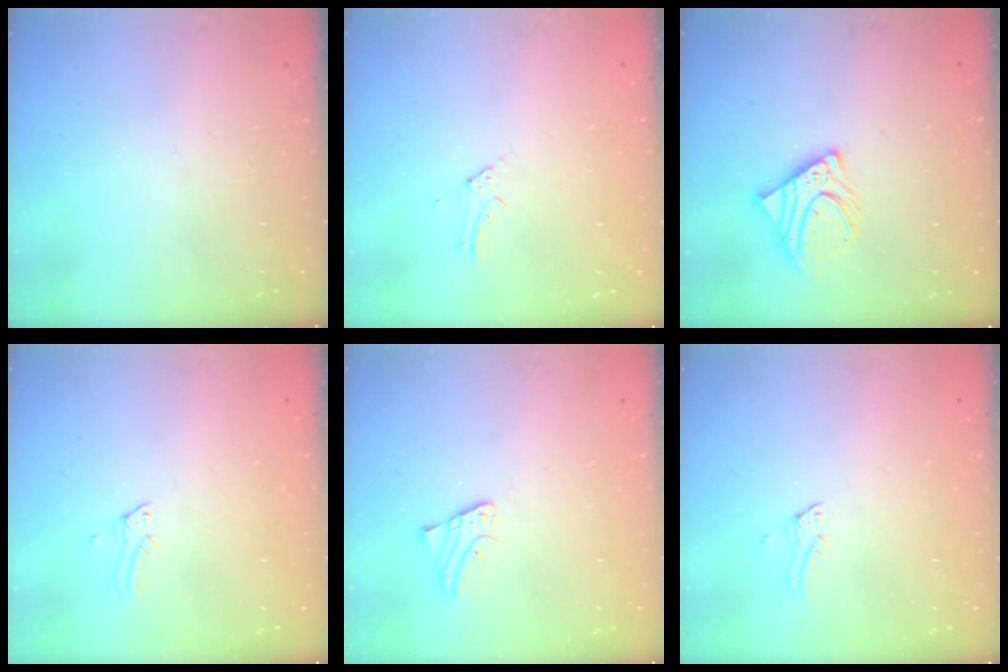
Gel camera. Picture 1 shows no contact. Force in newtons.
{"total": 3.0, "press": 3.0, "slide": 0.3}
{"total": 9.2, "press": 9.2, "slide": 0.8}
{"total": 0.0}
{"total": 1.8, "press": 1.8, "slide": 0.2}
{"total": 0.0}